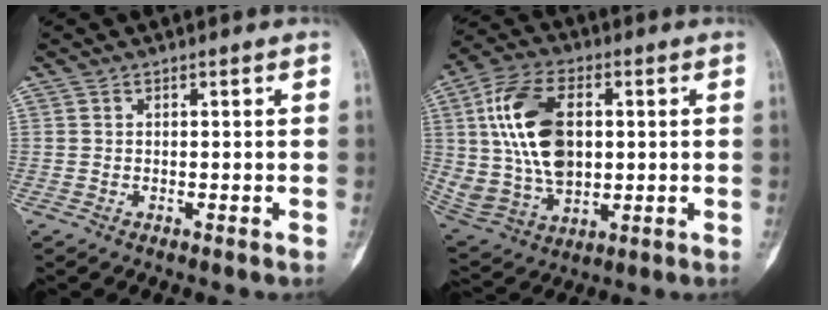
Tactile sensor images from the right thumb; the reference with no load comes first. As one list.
[{"total": 18.4, "force": [2.9, 11.5, 14.0], "torque": [-0.261, -0.001, 0.063]}]